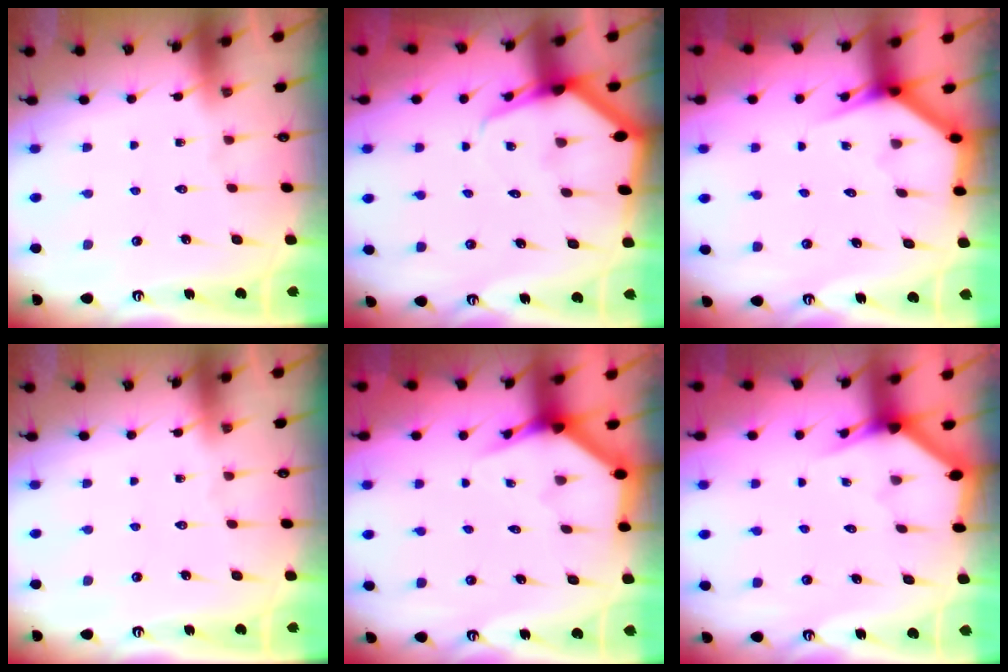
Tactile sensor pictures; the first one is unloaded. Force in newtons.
{"total": 6.1, "press": 6.0, "slide": 0.5}
{"total": 3.5, "press": 3.5, "slide": 0.2}
{"total": 0.0}
{"total": 3.8, "press": 3.8, "slide": 0.3}
{"total": 2.9, "press": 2.9, "slide": 0.1}